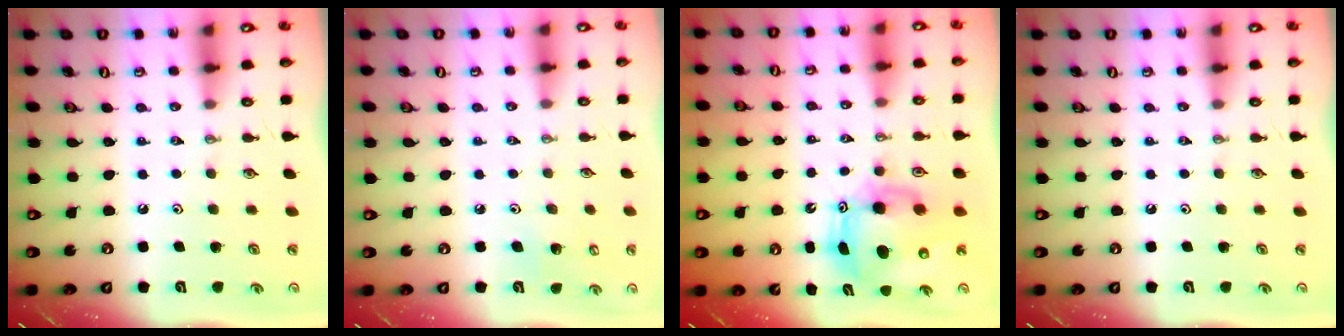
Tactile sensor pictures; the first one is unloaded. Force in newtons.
{"total": 5.2, "press": 5.1, "slide": 0.5}
{"total": 9.9, "press": 9.7, "slide": 2.0}
{"total": 0.0}